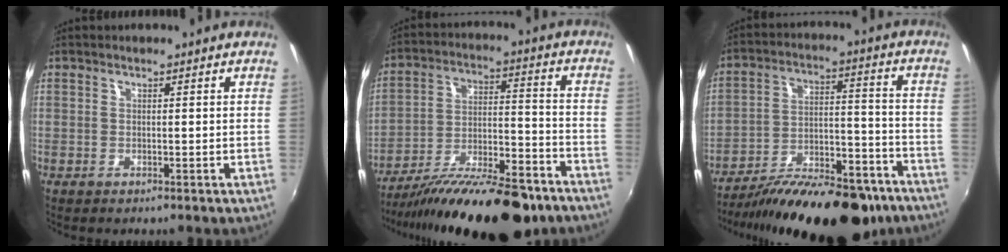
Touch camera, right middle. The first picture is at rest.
{"total": 23.9, "force": [-18.5, 6.2, 13.7], "torque": [-0.234, -0.041, -0.278]}
{"total": 25.5, "force": [-19.7, 8.6, 13.6], "torque": [-0.224, -0.017, -0.280]}